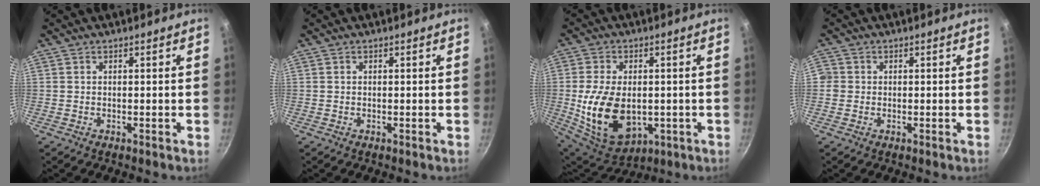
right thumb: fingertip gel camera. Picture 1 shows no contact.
{"total": 0.0}
{"total": 16.0, "force": [-1.4, 10.4, 12.1], "torque": [-0.211, -0.010, -0.004]}
{"total": 2.1, "force": [-0.3, 2.0, 0.5], "torque": [0.002, 0.006, -0.009]}